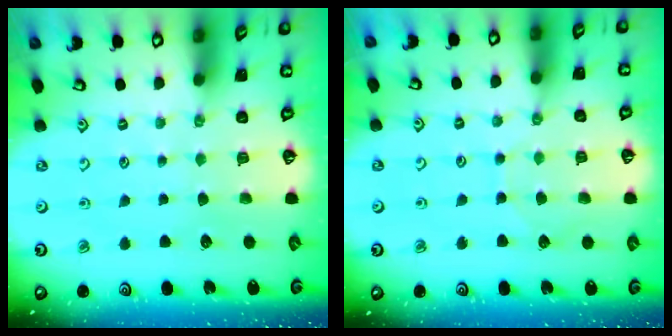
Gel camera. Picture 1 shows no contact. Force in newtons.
{"total": 6.3, "press": 6.2, "slide": 0.6}